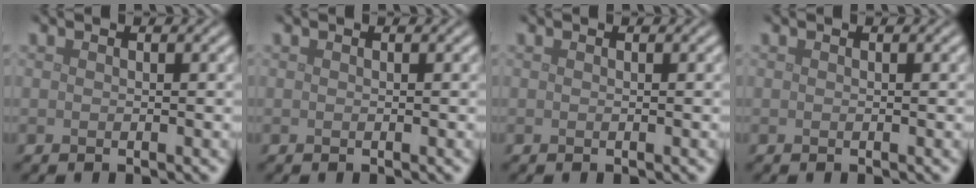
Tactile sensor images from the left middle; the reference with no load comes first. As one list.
[{"total": 0.0}, {"total": 0.0}, {"total": 0.0}]